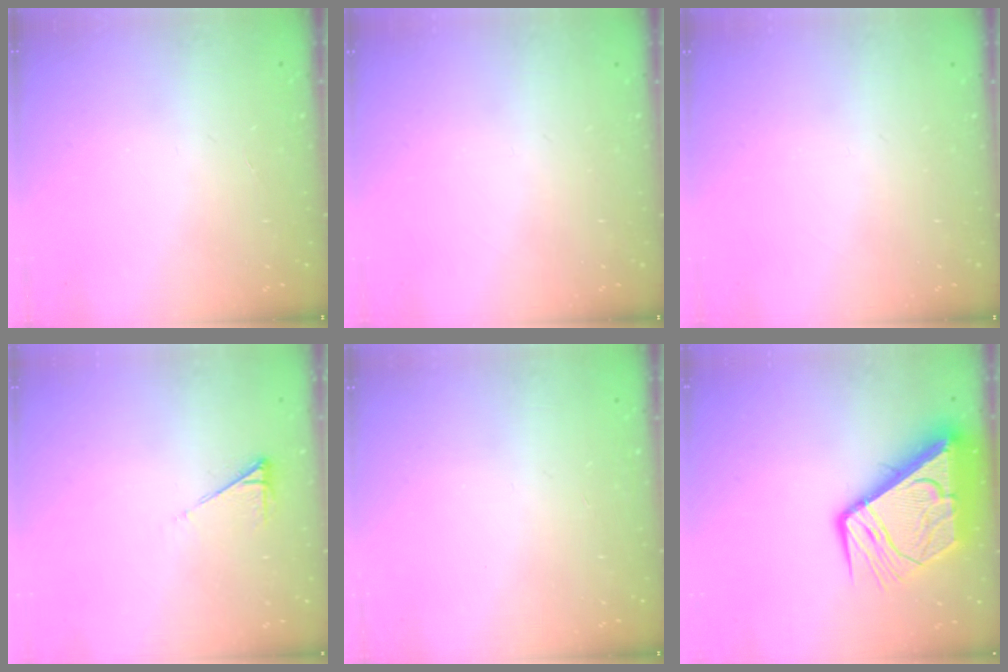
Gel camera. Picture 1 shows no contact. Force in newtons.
{"total": 0.0}
{"total": 0.0}
{"total": 3.8, "press": 3.8, "slide": 0.7}
{"total": 0.0}
{"total": 16.0, "press": 15.9, "slide": 2.0}